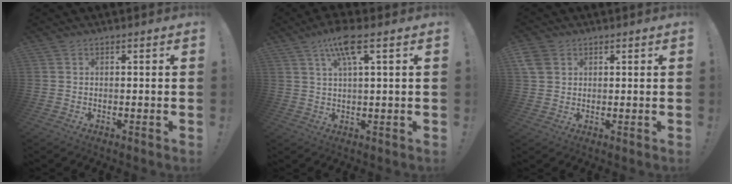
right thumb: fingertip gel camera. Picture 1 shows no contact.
{"total": 8.4, "force": [4.1, 1.5, 7.2], "torque": [-0.135, -0.005, 0.069]}
{"total": 5.6, "force": [2.5, 4.6, 2.1], "torque": [-0.041, -0.008, 0.049]}